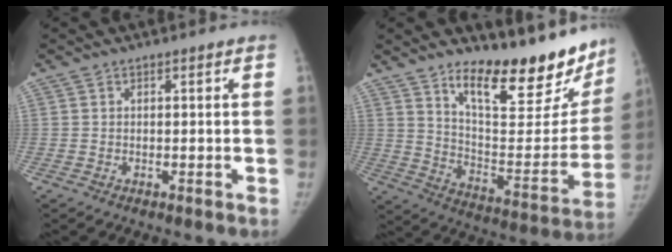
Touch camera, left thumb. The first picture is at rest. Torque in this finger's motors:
{"motor_torque": [1.33, 1.33, 0.09, -0.02, 0.04]}